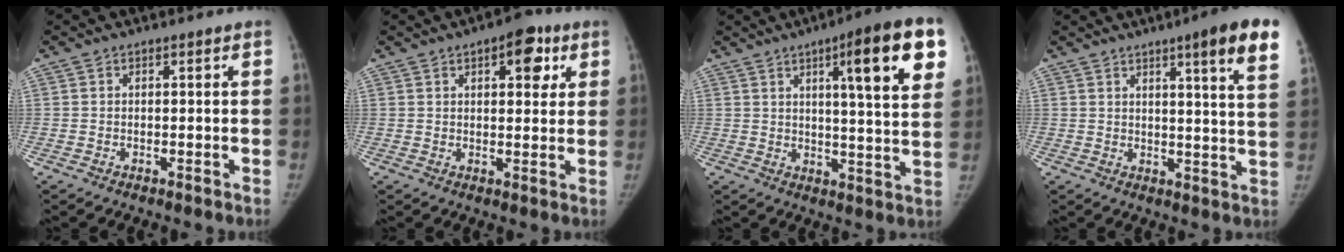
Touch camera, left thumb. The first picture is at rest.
{"total": 7.5, "force": [3.5, 3.6, 5.6], "torque": [-0.037, -0.007, 0.039]}
{"total": 17.1, "force": [7.4, 2.7, 15.2], "torque": [-0.188, -0.020, 0.098]}
{"total": 12.7, "force": [7.6, 0.7, 10.2], "torque": [-0.120, -0.035, 0.084]}